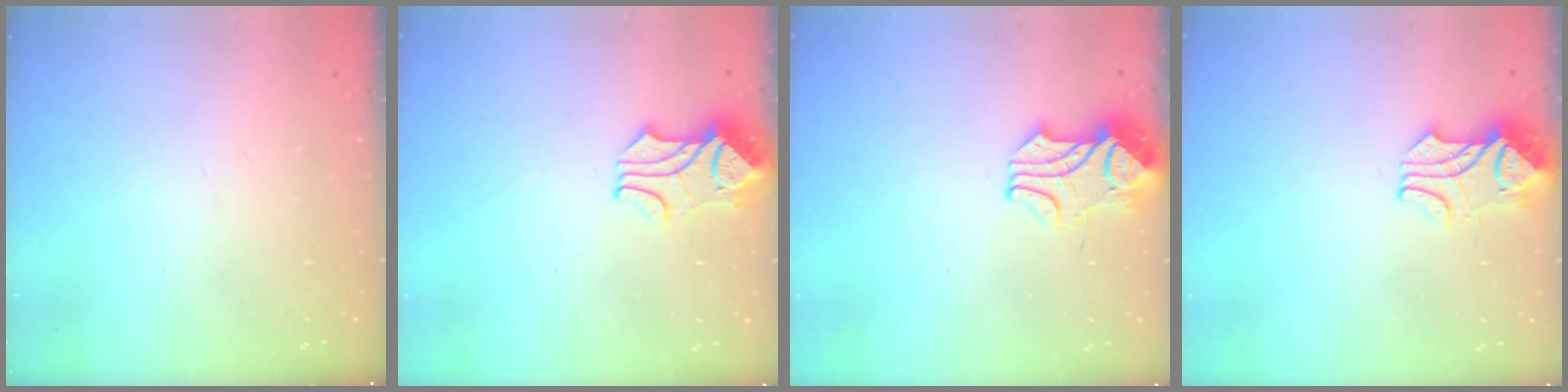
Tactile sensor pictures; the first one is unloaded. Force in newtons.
{"total": 1.7, "press": 1.4, "slide": 1.0}
{"total": 2.5, "press": 2.3, "slide": 1.0}
{"total": 2.1, "press": 1.9, "slide": 0.8}